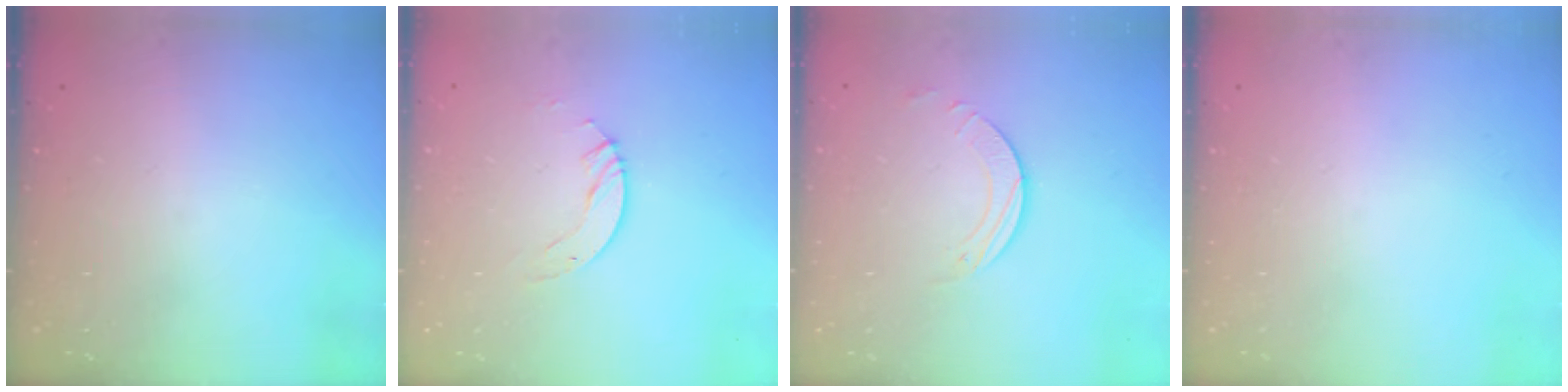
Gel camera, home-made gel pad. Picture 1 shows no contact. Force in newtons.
{"total": 3.0, "press": 3.0, "slide": 0.2}
{"total": 2.5, "press": 2.5, "slide": 0.2}
{"total": 0.0}